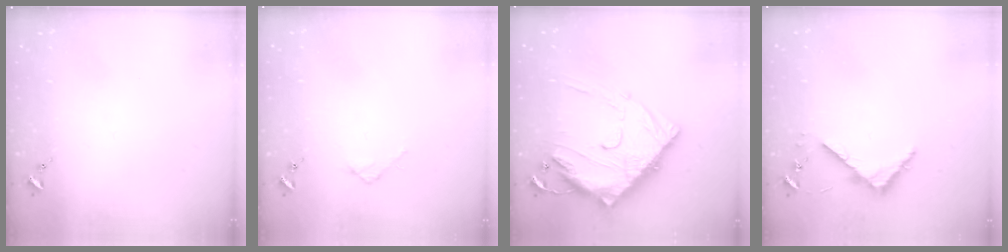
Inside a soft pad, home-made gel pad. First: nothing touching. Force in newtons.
{"total": 2.7, "press": 2.7, "slide": 0.3}
{"total": 21.5, "press": 21.4, "slide": 2.1}
{"total": 4.6, "press": 4.6, "slide": 0.4}